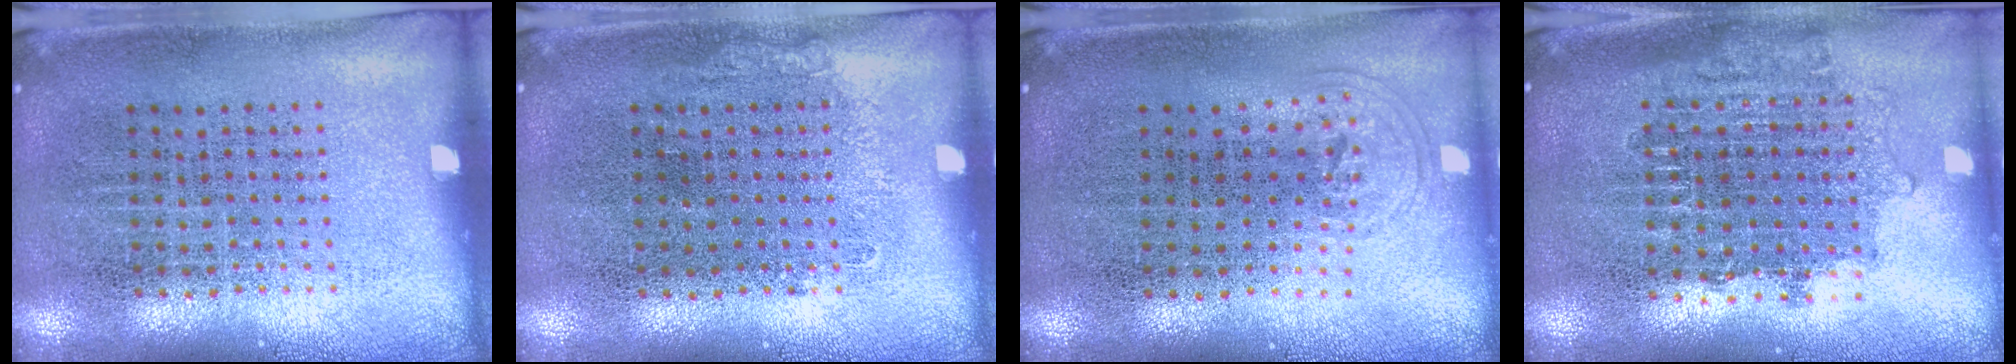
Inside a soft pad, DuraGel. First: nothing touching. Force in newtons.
{"total": 0.6, "press": 0.5, "slide": 0.2}
{"total": 0.8, "press": 0.6, "slide": 0.6}
{"total": 1.6, "press": 1.3, "slide": 0.9}